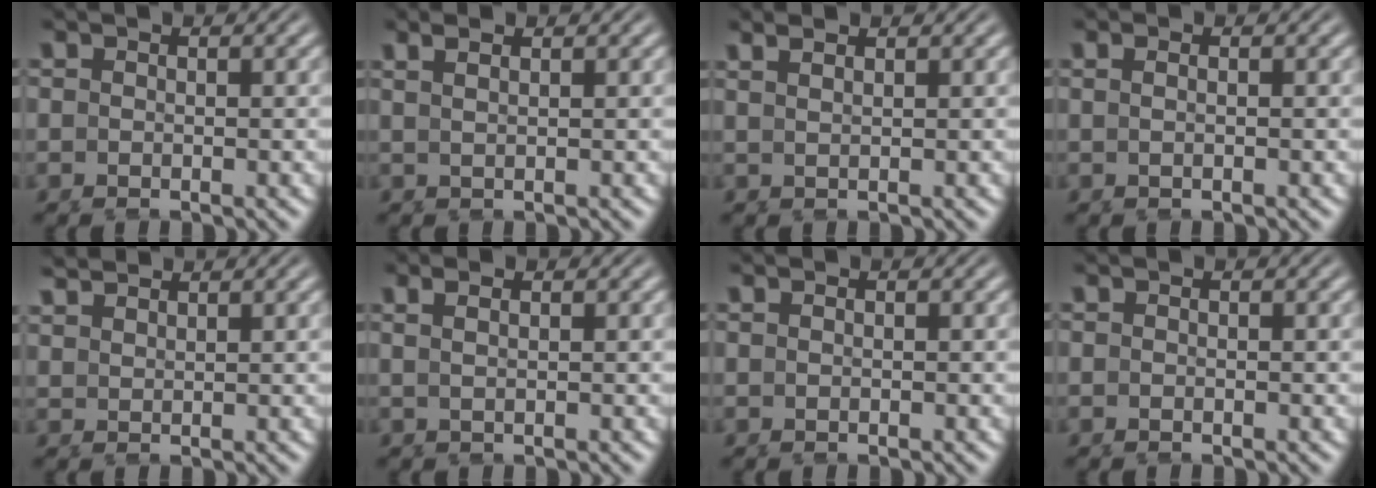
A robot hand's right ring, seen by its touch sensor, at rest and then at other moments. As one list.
[{"total": 1.4, "force": [1.0, 0.2, 0.9], "torque": [-0.014, 0.005, 0.016]}, {"total": 1.4, "force": [1.2, 0.2, 0.7], "torque": [-0.011, 0.005, 0.021]}, {"total": 0.6, "force": [-0.1, -0.1, 0.6], "torque": [-0.008, 0.000, -0.001]}, {"total": 1.8, "force": [1.8, 0.3, 0.2], "torque": [0.000, 0.001, 0.036]}, {"total": 1.2, "force": [0.5, 0.2, 1.0], "torque": [-0.017, 0.001, 0.010]}, {"total": 0.0}, {"total": 0.0}]